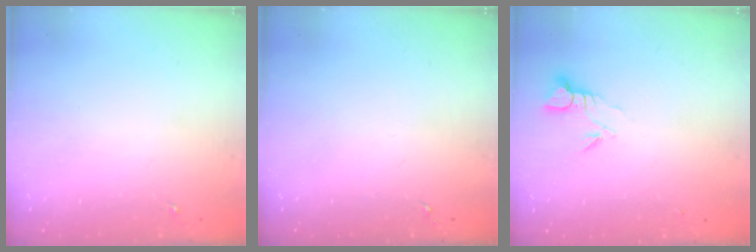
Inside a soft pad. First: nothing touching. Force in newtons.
{"total": 0.0}
{"total": 3.8, "press": 3.8, "slide": 0.3}